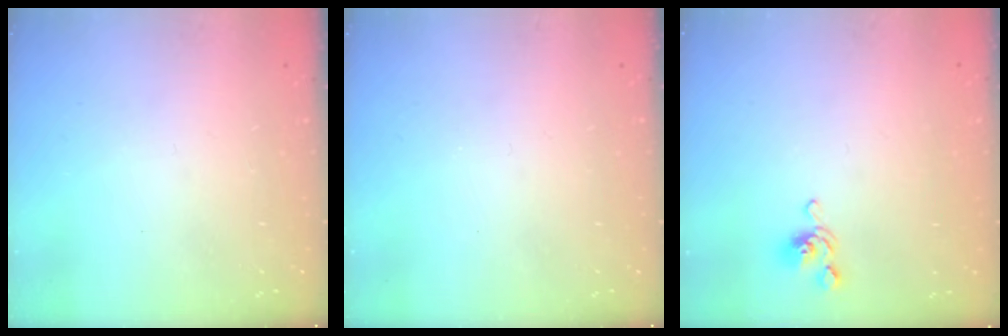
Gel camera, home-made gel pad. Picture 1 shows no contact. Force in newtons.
{"total": 0.0}
{"total": 3.9, "press": 3.8, "slide": 0.6}